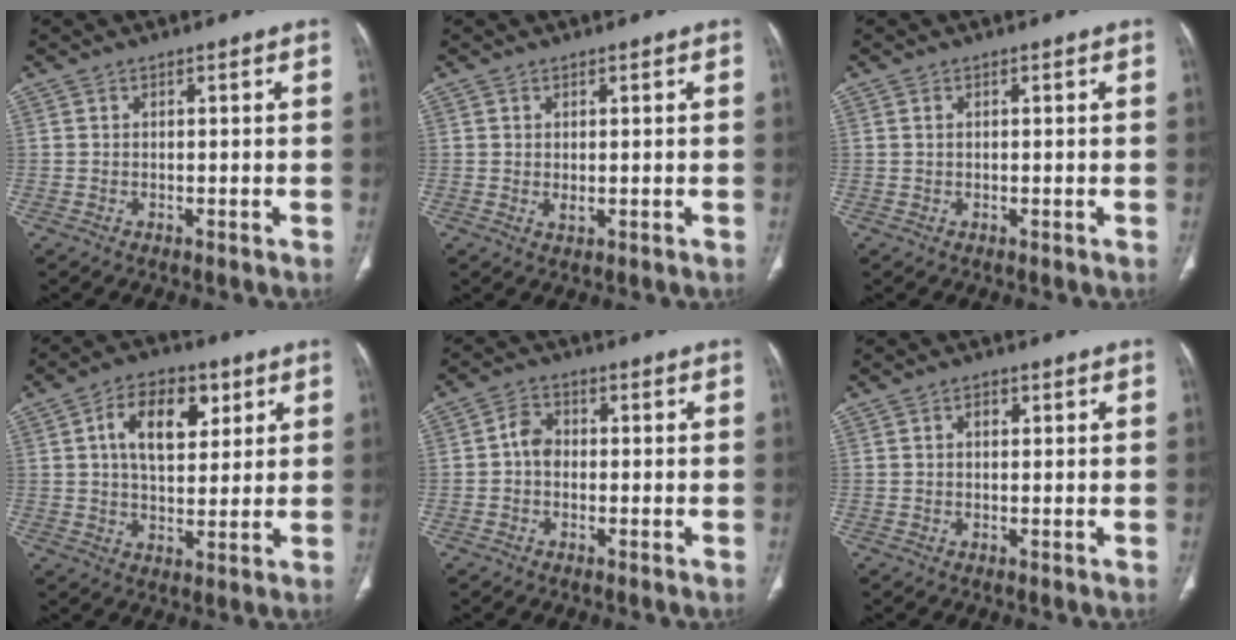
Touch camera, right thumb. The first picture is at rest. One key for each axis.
{"total": 1.2, "fx": 0.1, "fy": 0.6, "fz": 1.0, "tx": -0.019, "ty": -0.006, "tz": 0.006}
{"total": 0.7, "fx": 0.3, "fy": 0.4, "fz": 0.5, "tx": -0.012, "ty": 0.005, "tz": 0.007}
{"total": 12.0, "fx": 4.2, "fy": 7.0, "fz": 8.8, "tx": -0.115, "ty": -0.005, "tz": 0.068}
{"total": 3.8, "fx": -0.3, "fy": 3.0, "fz": 2.4, "tx": -0.033, "ty": 0.014, "tz": -0.012}
{"total": 1.9, "fx": 0.7, "fy": 1.2, "fz": 1.3, "tx": -0.019, "ty": 0.002, "tz": 0.010}